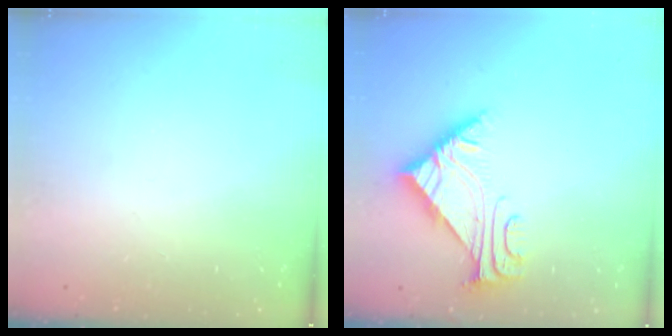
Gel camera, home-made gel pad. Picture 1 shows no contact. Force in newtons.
{"total": 5.5, "press": 5.4, "slide": 0.8}